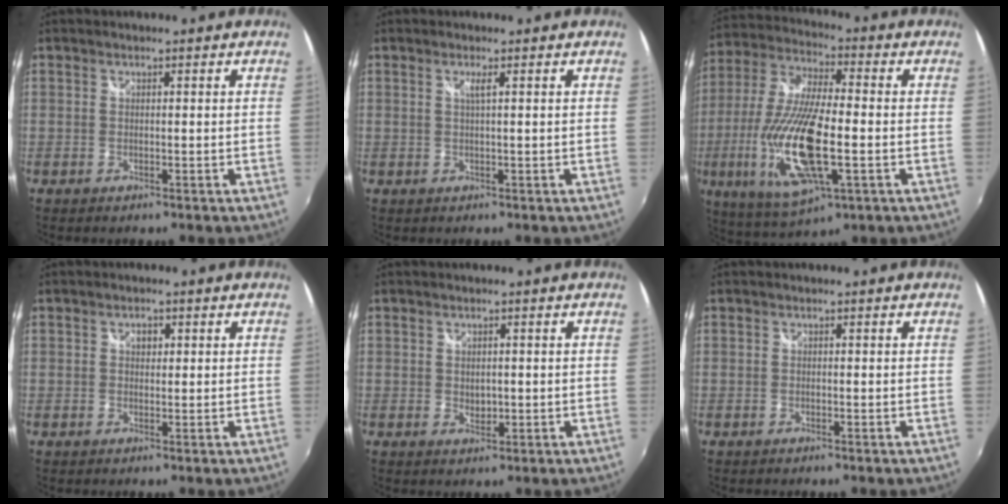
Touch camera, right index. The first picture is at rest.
{"total": 1.3, "force": [0.5, -0.4, 1.1], "torque": [-0.021, -0.002, 0.007]}
{"total": 19.7, "force": [-4.7, 5.8, 18.3], "torque": [-0.381, -0.022, -0.085]}
{"total": 1.6, "force": [0.5, 1.2, 0.9], "torque": [-0.012, 0.005, 0.008]}
{"total": 1.9, "force": [0.2, 1.5, 1.1], "torque": [-0.014, -0.001, 0.005]}
{"total": 0.0}